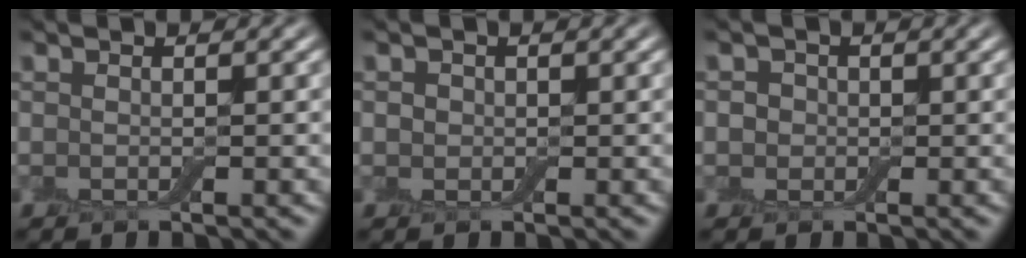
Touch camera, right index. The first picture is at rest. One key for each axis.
{"total": 0.8, "fx": 0.1, "fy": 0.8, "fz": 0.0, "tx": 0.000, "ty": 0.001, "tz": -0.002}
{"total": 1.7, "fx": 0.4, "fy": 1.6, "fz": 0.5, "tx": 0.000, "ty": 0.005, "tz": -0.007}